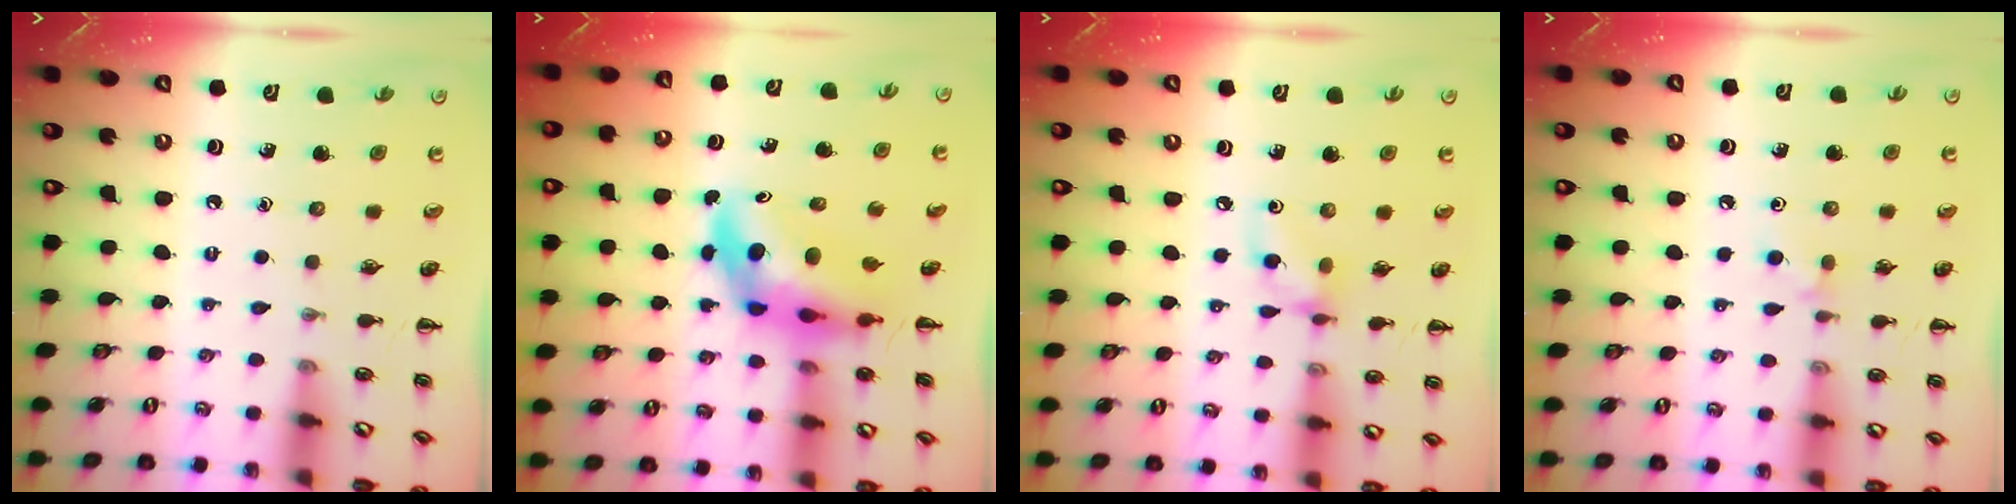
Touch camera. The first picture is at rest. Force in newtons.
{"total": 6.0, "press": 5.7, "slide": 1.9}
{"total": 6.6, "press": 6.6, "slide": 0.3}
{"total": 3.8, "press": 3.6, "slide": 1.4}